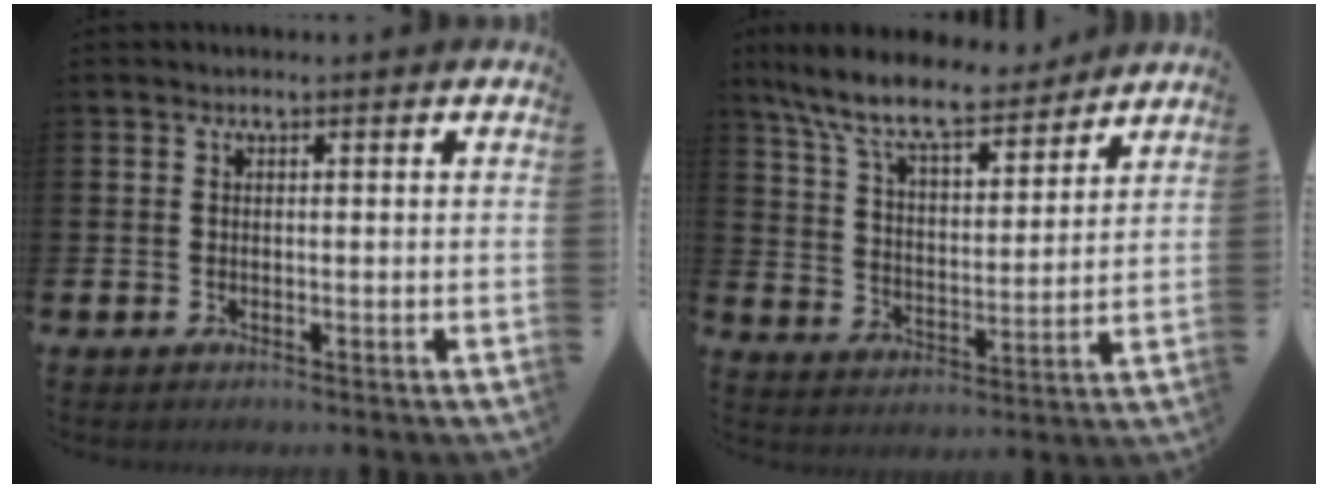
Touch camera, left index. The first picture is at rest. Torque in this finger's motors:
{"motor_torque": [0.97, -1.18, 0.95, 0.21]}